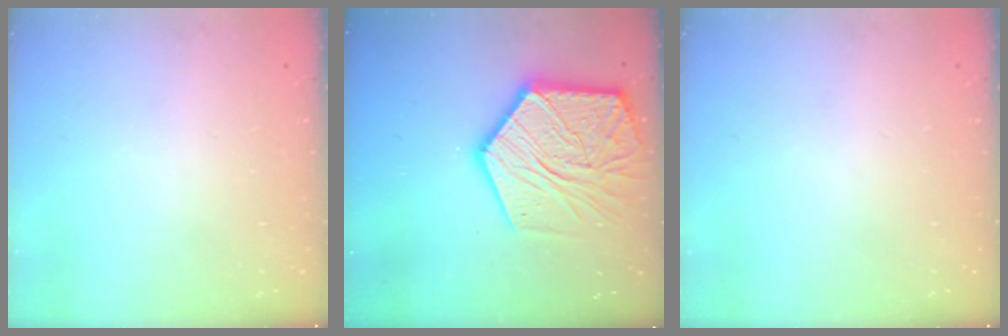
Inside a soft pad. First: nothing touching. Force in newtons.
{"total": 21.9, "press": 21.8, "slide": 1.7}
{"total": 0.0}